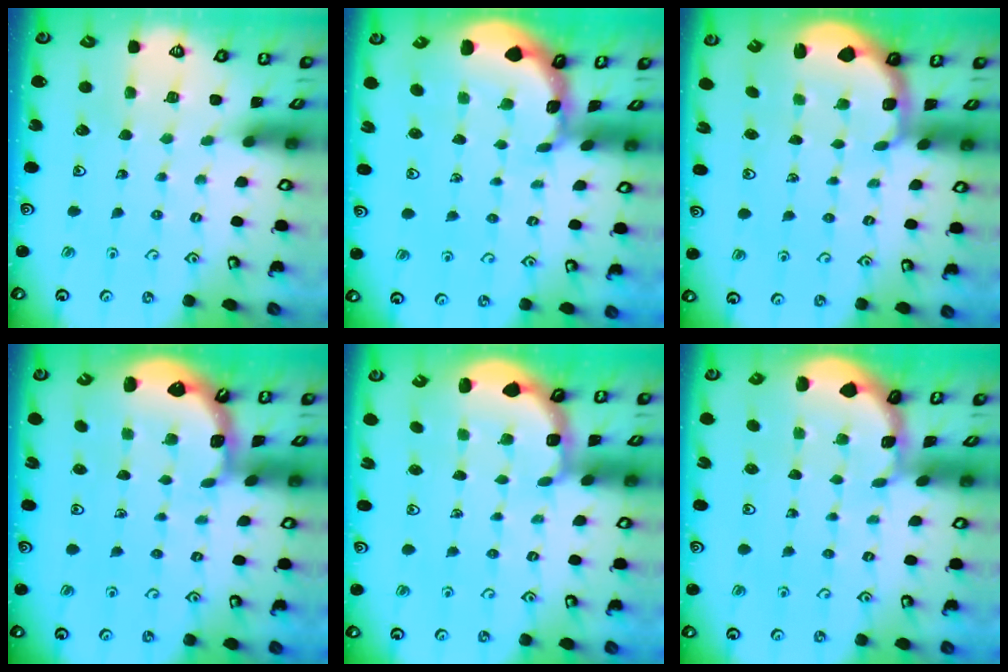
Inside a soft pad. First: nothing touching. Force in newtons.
{"total": 2.6, "press": 2.6, "slide": 0.3}
{"total": 2.1, "press": 1.3, "slide": 1.6}
{"total": 1.4, "press": 1.4, "slide": 0.1}
{"total": 3.0, "press": 2.0, "slide": 2.2}
{"total": 1.1, "press": 1.1, "slide": 0.1}